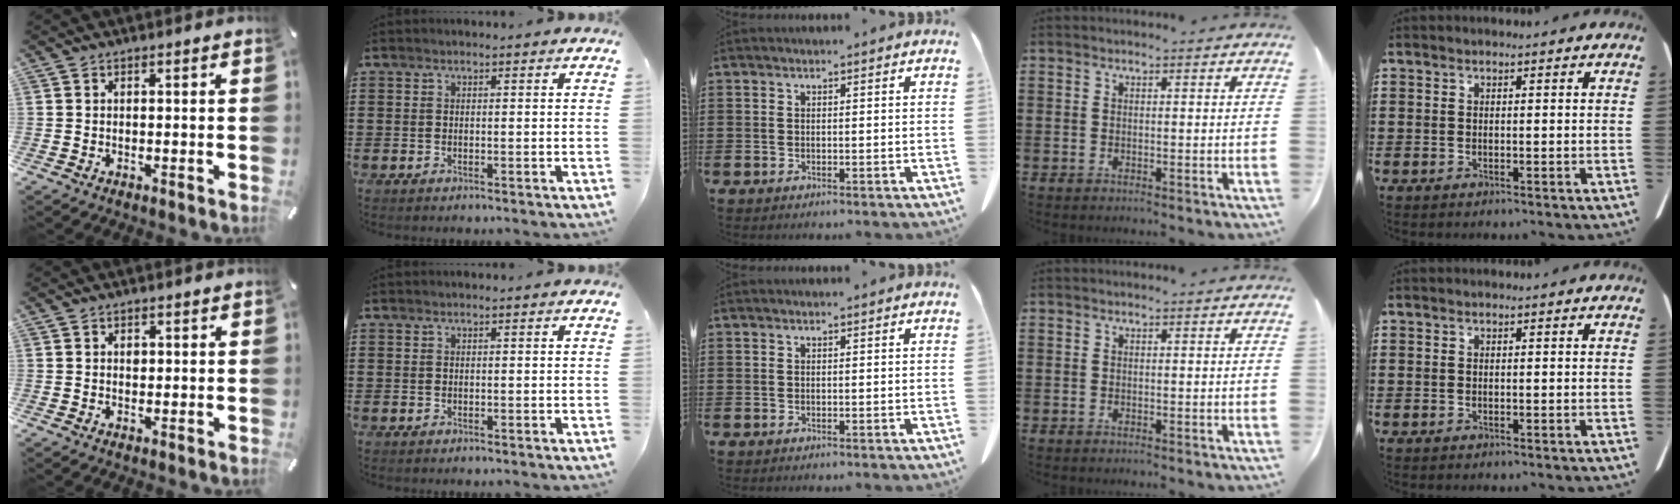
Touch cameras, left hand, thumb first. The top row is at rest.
{"thumb": {"total": 1.0, "force": [0.3, 0.9, 0.5], "torque": [-0.002, -0.002, 0.003]}}